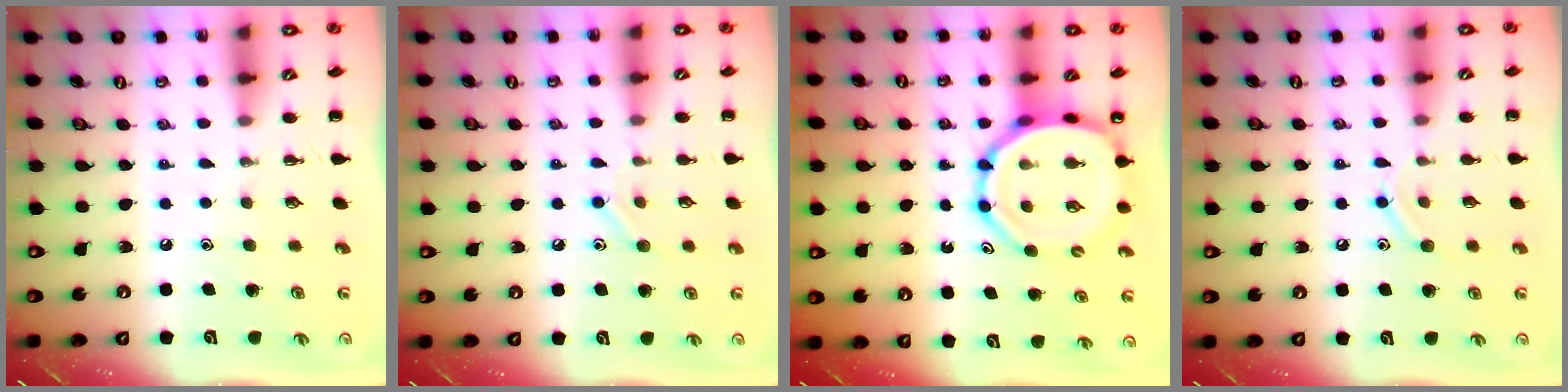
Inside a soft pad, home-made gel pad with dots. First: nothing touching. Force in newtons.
{"total": 7.9, "press": 7.8, "slide": 1.6}
{"total": 12.5, "press": 11.9, "slide": 3.7}
{"total": 9.1, "press": 8.9, "slide": 1.6}